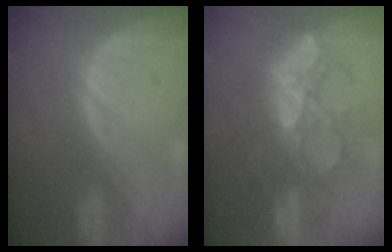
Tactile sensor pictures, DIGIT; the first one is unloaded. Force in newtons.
{"total": 8.9, "press": 8.7, "slide": 1.6}